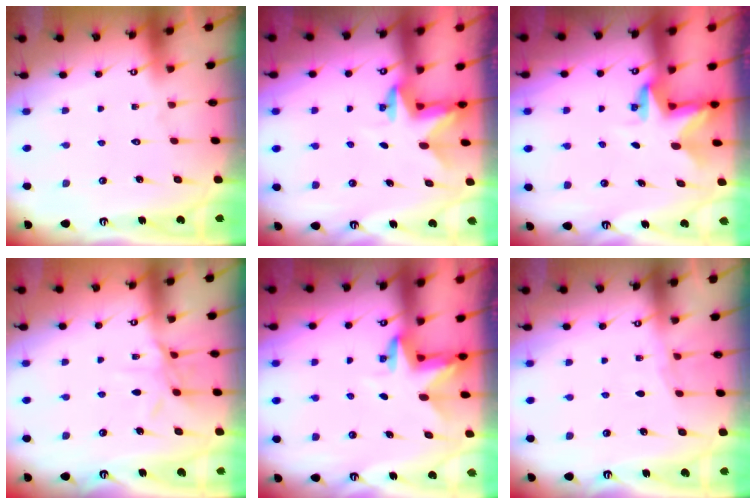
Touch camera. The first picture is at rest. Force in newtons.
{"total": 2.4, "press": 2.4, "slide": 0.4}
{"total": 2.8, "press": 2.8, "slide": 0.3}
{"total": 7.9, "press": 7.9, "slide": 0.6}
{"total": 3.2, "press": 3.2, "slide": 0.1}
{"total": 3.7, "press": 3.7, "slide": 0.5}